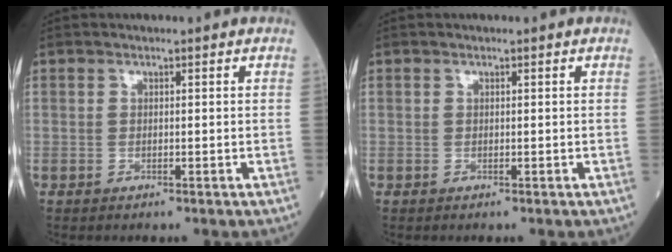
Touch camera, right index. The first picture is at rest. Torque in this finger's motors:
{"motor_torque": [0.09, 0.04, 0.06, 0.02]}